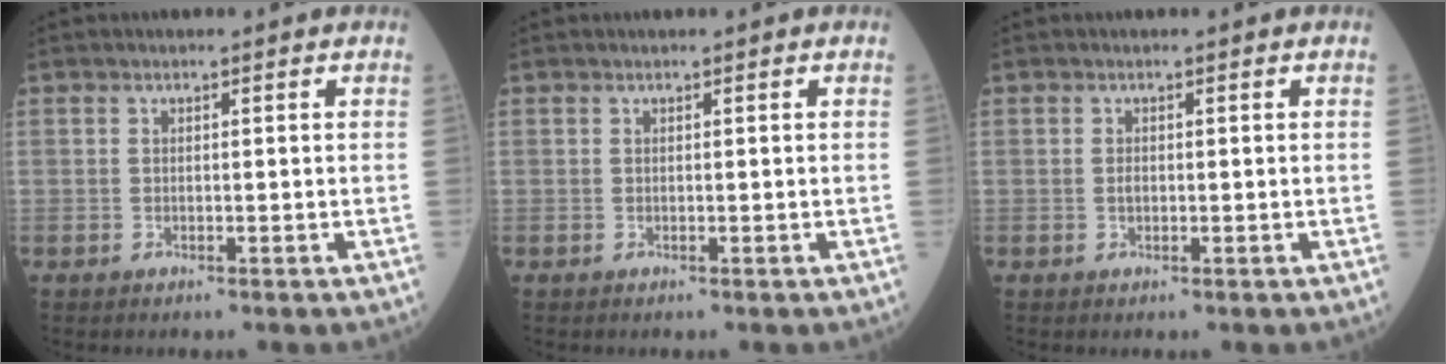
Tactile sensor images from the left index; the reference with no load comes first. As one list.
[{"total": 0.0}, {"total": 0.6, "force": [-0.1, 0.4, 0.5], "torque": [-0.011, 0.001, -0.002]}]